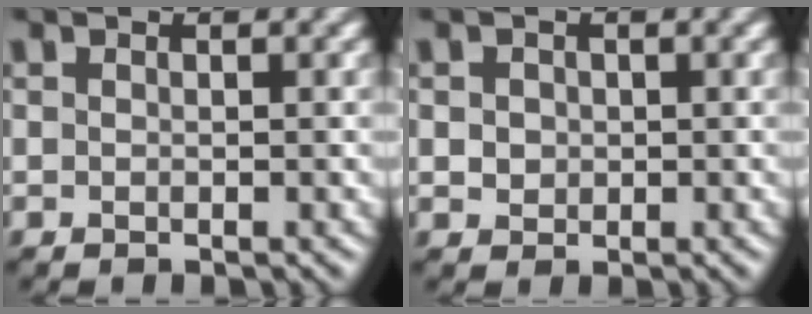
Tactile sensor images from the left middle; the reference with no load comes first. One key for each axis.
{"total": 1.7, "fx": 0.5, "fy": 1.5, "fz": 0.8, "tx": -0.013, "ty": 0.008, "tz": 0.008}